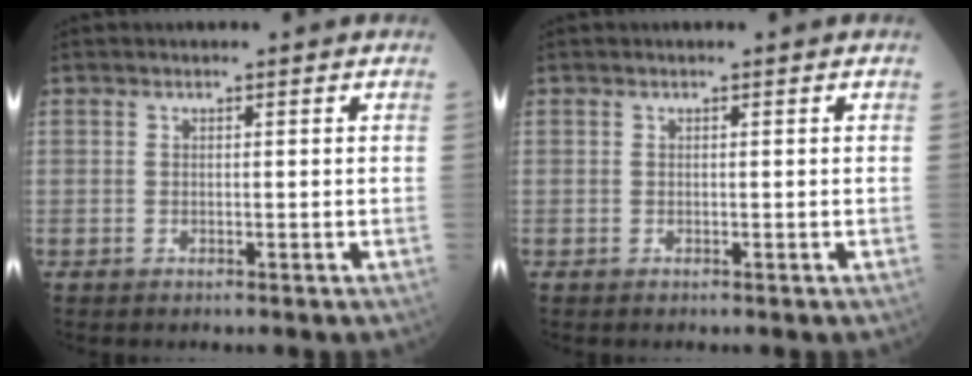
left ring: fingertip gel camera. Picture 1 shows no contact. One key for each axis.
{"total": 0.0}